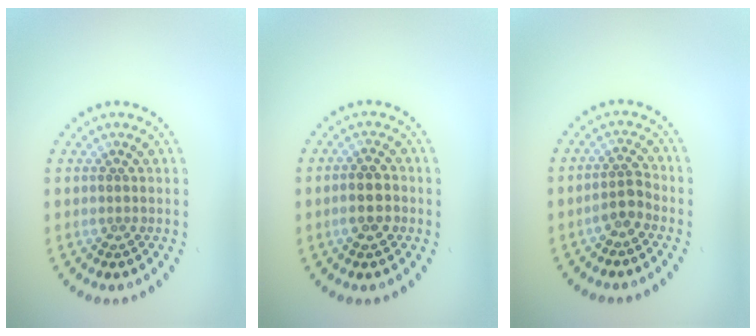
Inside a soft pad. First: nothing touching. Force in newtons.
{"total": 2.6, "press": 2.5, "slide": 0.7}
{"total": 1.9, "press": 1.6, "slide": 1.1}